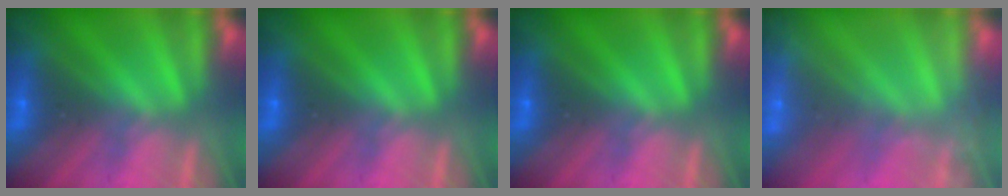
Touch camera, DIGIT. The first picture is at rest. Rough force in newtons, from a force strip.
{"total": 0.0}
{"total": 0.0}
{"total": 2.4}